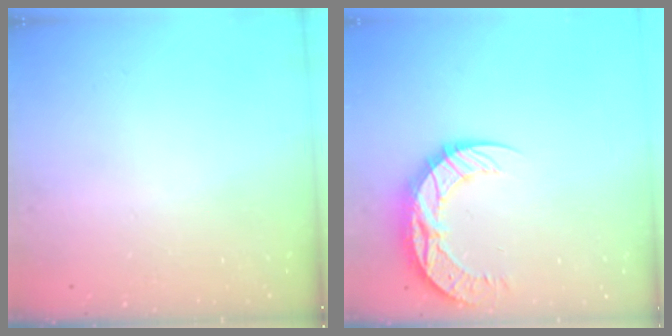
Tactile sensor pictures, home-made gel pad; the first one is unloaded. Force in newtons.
{"total": 11.6, "press": 11.6, "slide": 0.9}